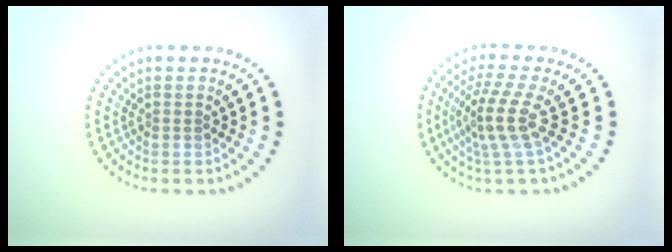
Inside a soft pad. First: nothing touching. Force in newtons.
{"total": 3.8, "press": 2.8, "slide": 2.6}